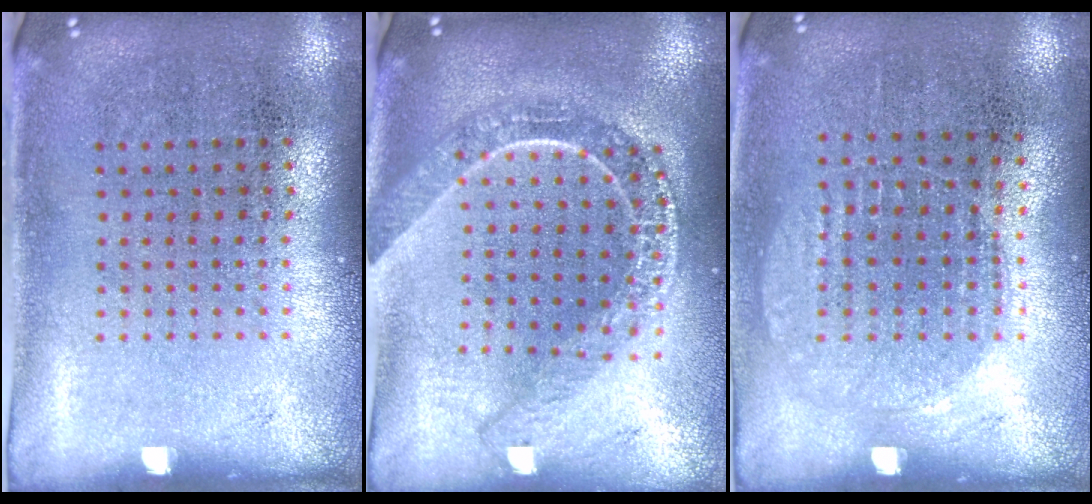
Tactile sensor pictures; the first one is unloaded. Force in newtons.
{"total": 2.2, "press": 1.8, "slide": 1.2}
{"total": 1.0, "press": 0.9, "slide": 0.3}